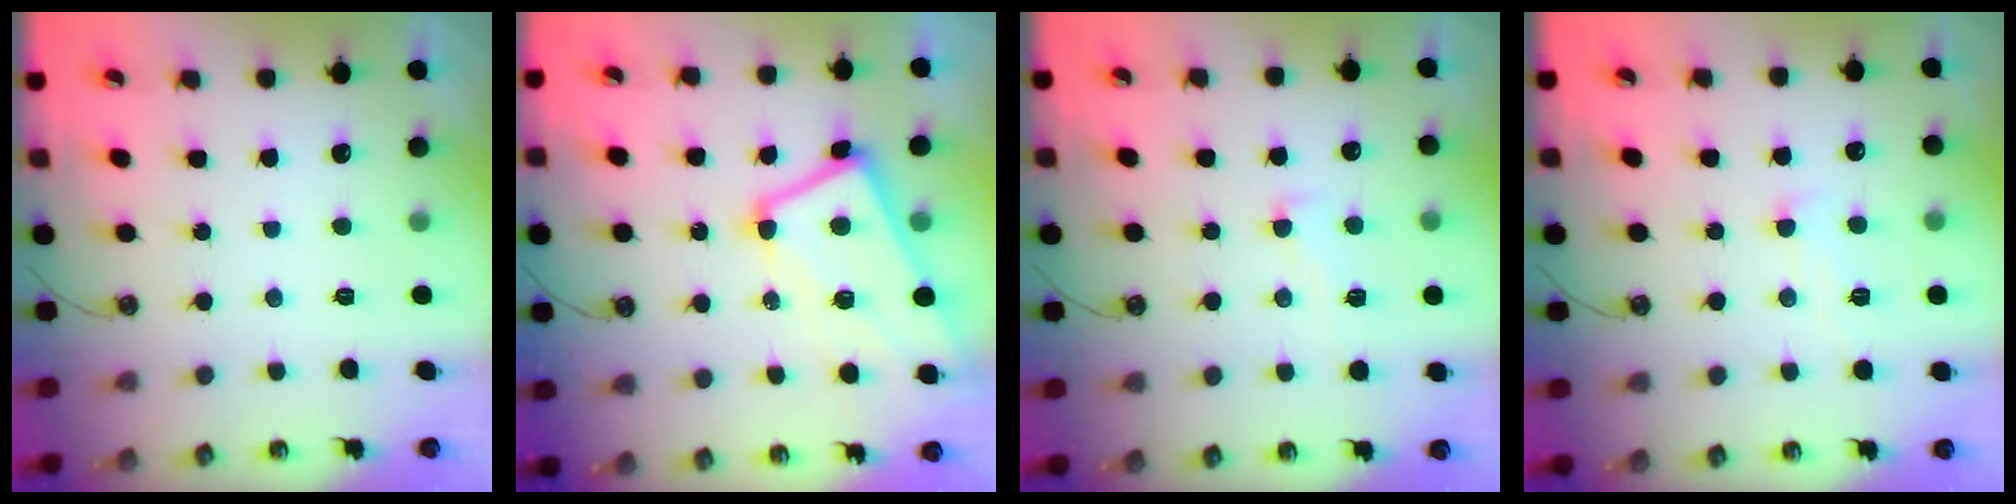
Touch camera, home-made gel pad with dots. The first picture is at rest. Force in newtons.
{"total": 7.1, "press": 7.0, "slide": 1.3}
{"total": 1.8, "press": 1.5, "slide": 1.0}
{"total": 2.4, "press": 2.4, "slide": 0.5}